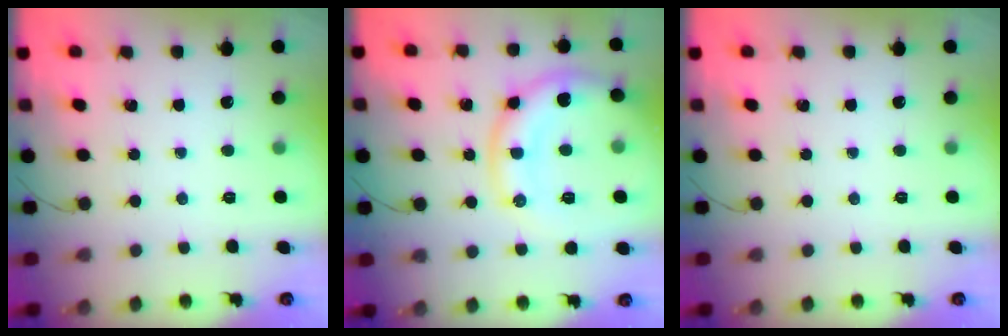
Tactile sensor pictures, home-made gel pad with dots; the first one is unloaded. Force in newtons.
{"total": 13.6, "press": 13.6, "slide": 0.6}
{"total": 0.0}